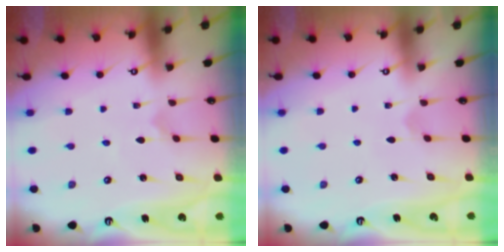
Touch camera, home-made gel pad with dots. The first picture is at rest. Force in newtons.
{"total": 2.5, "press": 2.5, "slide": 0.1}